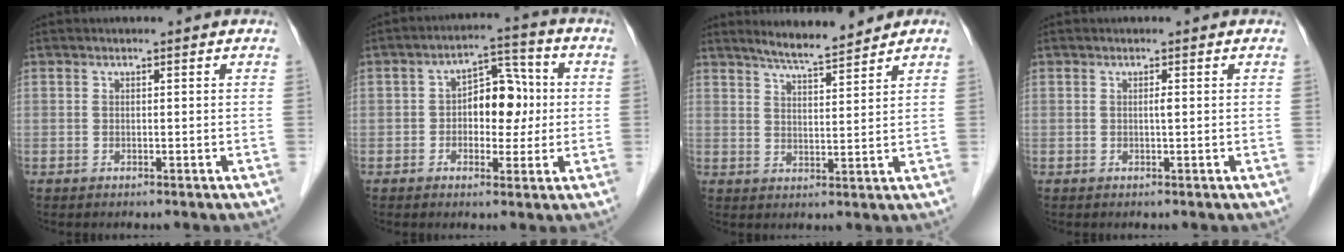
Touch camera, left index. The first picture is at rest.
{"total": 7.8, "force": [-0.1, 4.4, 6.4], "torque": [-0.096, 0.032, -0.002]}
{"total": 5.9, "force": [5.4, 0.3, 2.2], "torque": [-0.041, 0.004, 0.096]}
{"total": 0.5, "force": [0.0, 0.0, 0.5], "torque": [-0.010, 0.000, 0.001]}